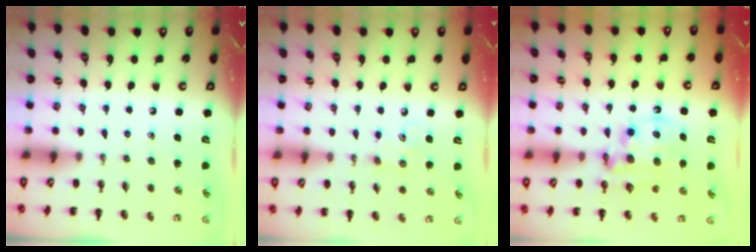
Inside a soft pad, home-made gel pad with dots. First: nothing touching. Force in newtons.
{"total": 2.5, "press": 2.4, "slide": 0.7}
{"total": 11.2, "press": 10.9, "slide": 2.9}